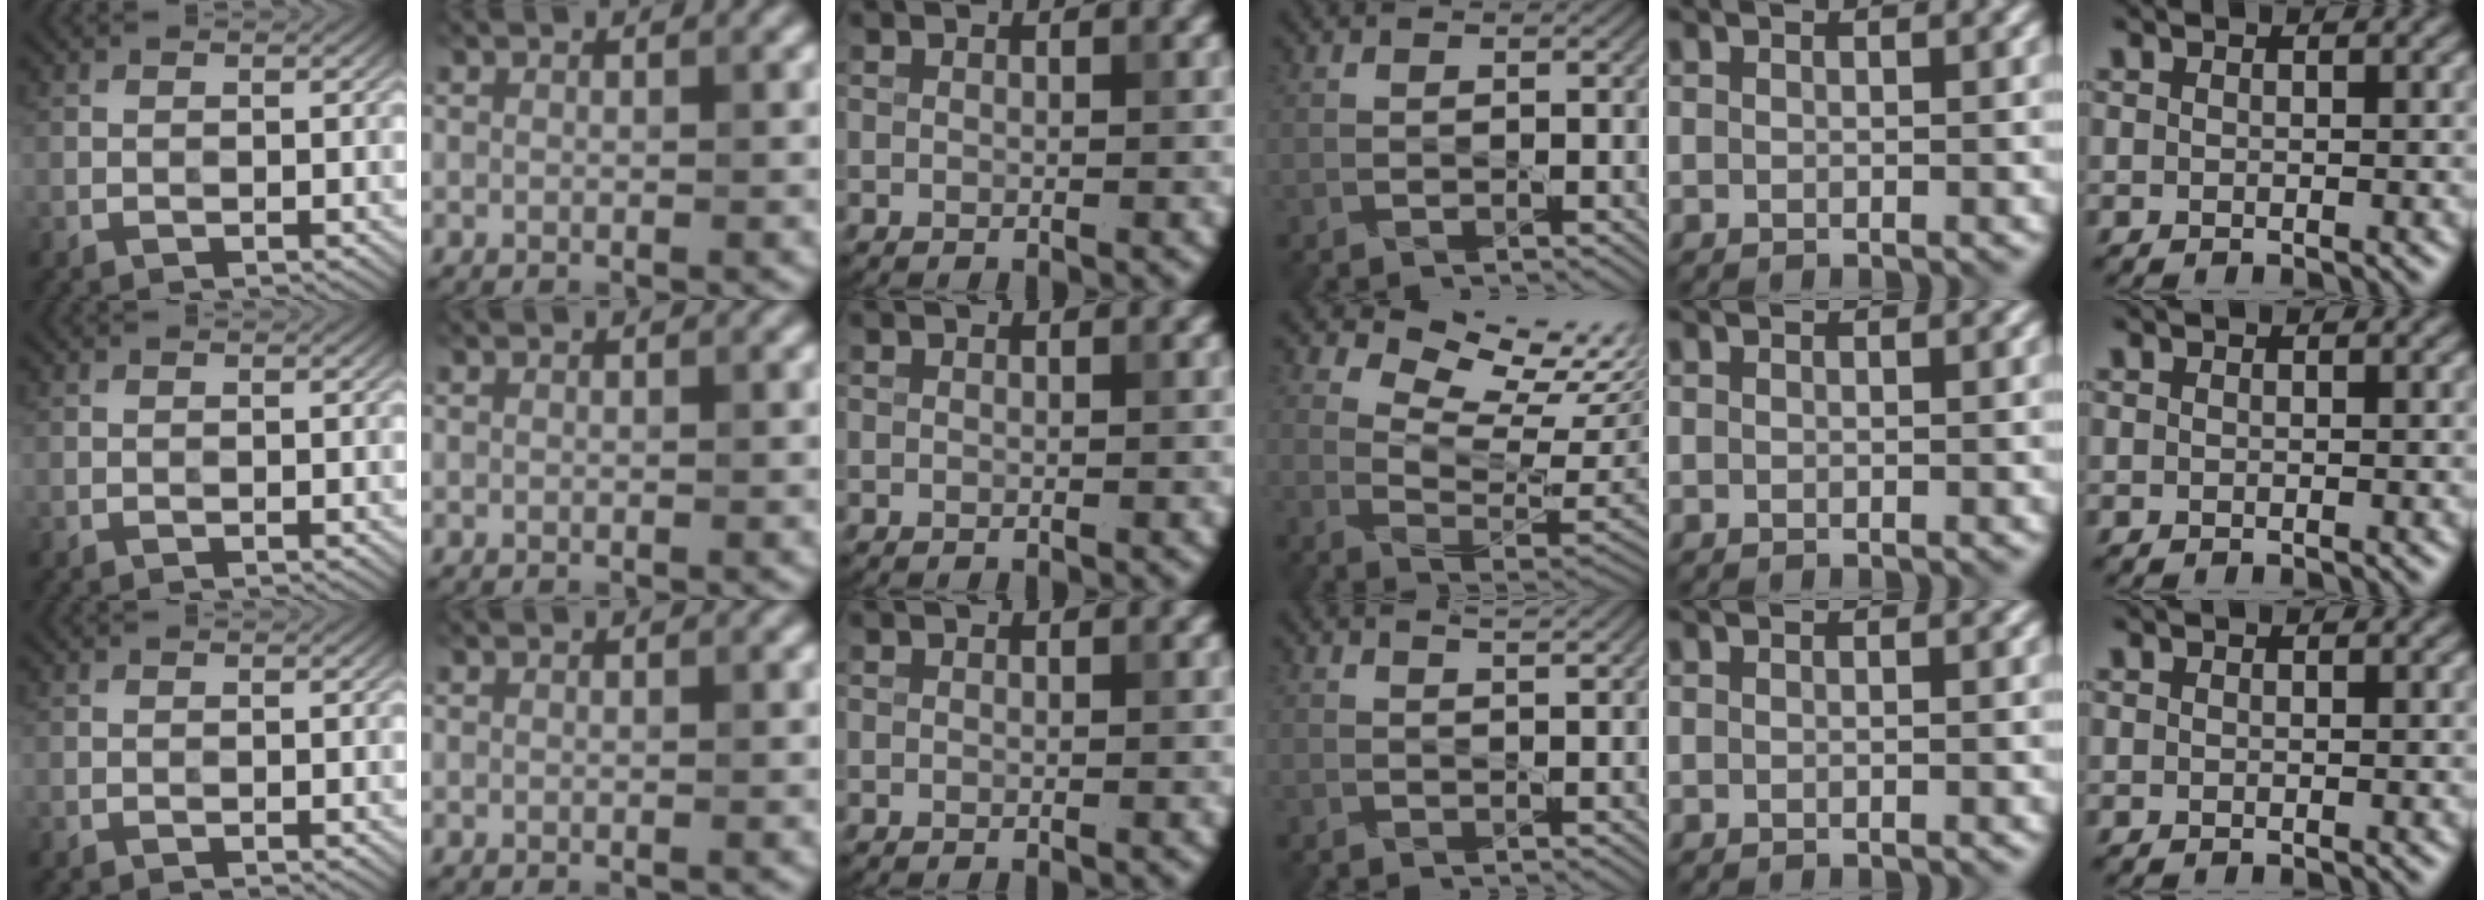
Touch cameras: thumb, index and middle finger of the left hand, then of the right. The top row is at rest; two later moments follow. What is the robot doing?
{"motion": "dispense", "object": "spray bottle"}